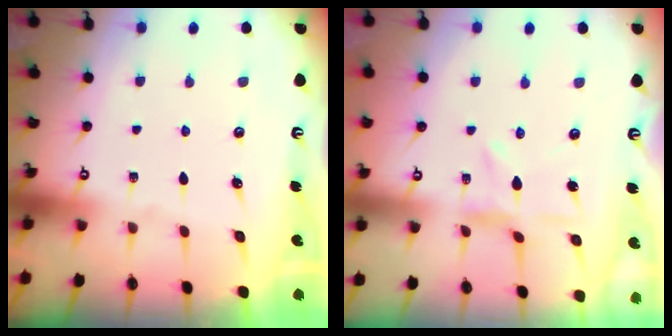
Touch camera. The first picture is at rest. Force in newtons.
{"total": 2.7, "press": 2.7, "slide": 0.4}